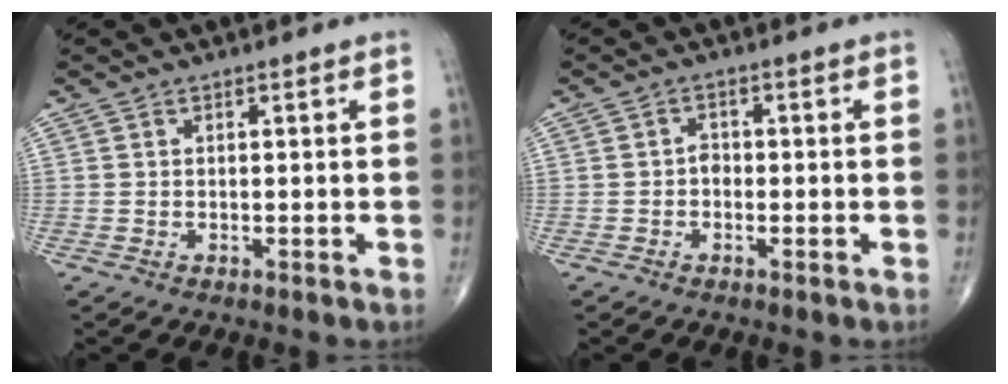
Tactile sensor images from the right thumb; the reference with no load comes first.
{"total": 1.7, "force": [-0.5, 1.3, 1.0], "torque": [-0.007, 0.006, -0.013]}